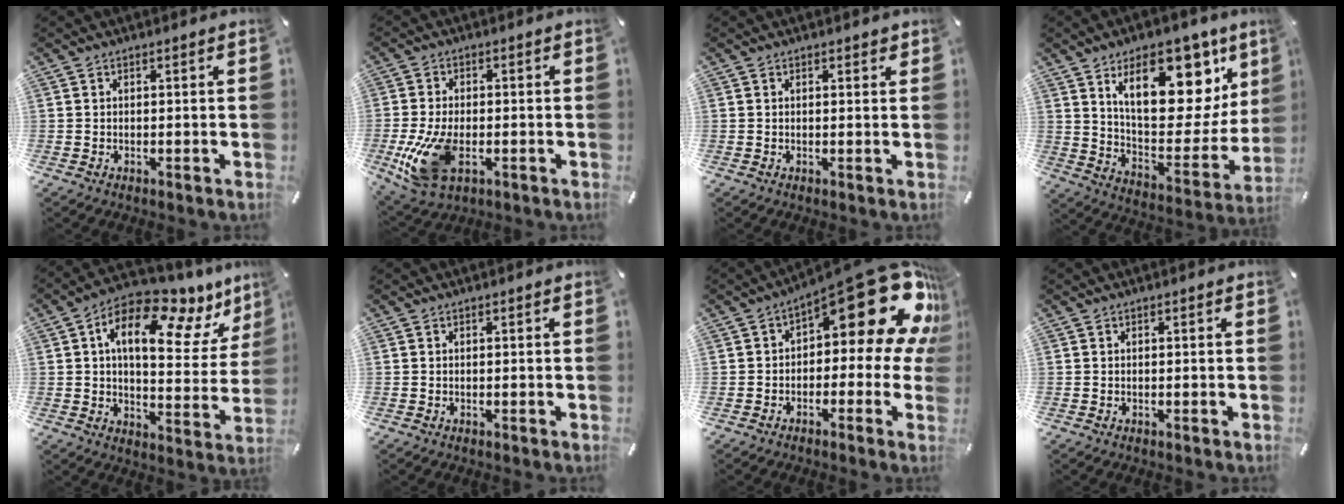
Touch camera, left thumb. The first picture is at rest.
{"total": 13.1, "force": [-3.3, 8.0, 9.9], "torque": [-0.224, -0.006, -0.056]}
{"total": 0.8, "force": [0.5, 0.5, 0.4], "torque": [0.000, -0.001, 0.006]}
{"total": 22.9, "force": [12.5, 11.6, 15.3], "torque": [-0.216, -0.075, 0.206]}
{"total": 17.4, "force": [9.1, 8.1, 12.5], "torque": [-0.189, -0.062, 0.146]}
{"total": 0.0}
{"total": 21.4, "force": [9.8, 9.2, 16.6], "torque": [-0.216, -0.068, 0.168]}
{"total": 0.0}